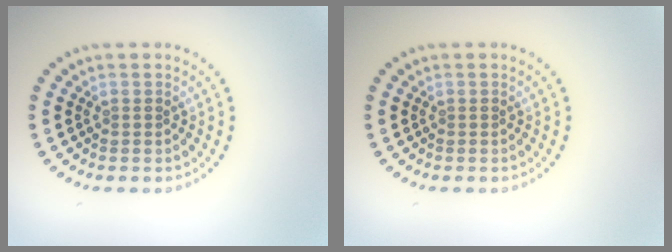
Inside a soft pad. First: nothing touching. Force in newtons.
{"total": 0.0}